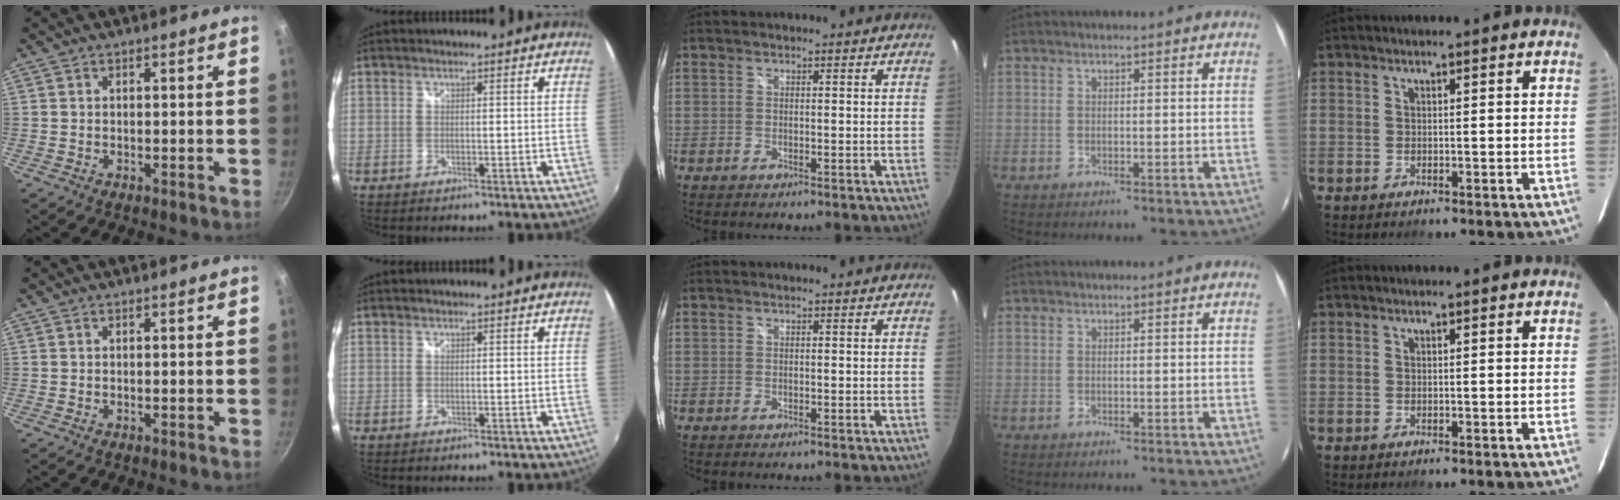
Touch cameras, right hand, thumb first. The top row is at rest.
{}